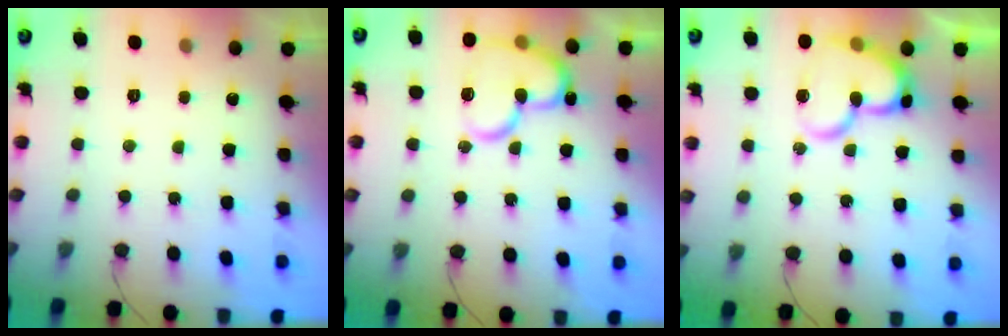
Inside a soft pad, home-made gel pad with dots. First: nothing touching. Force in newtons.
{"total": 17.1, "press": 17.1, "slide": 1.4}
{"total": 16.3, "press": 16.2, "slide": 1.5}